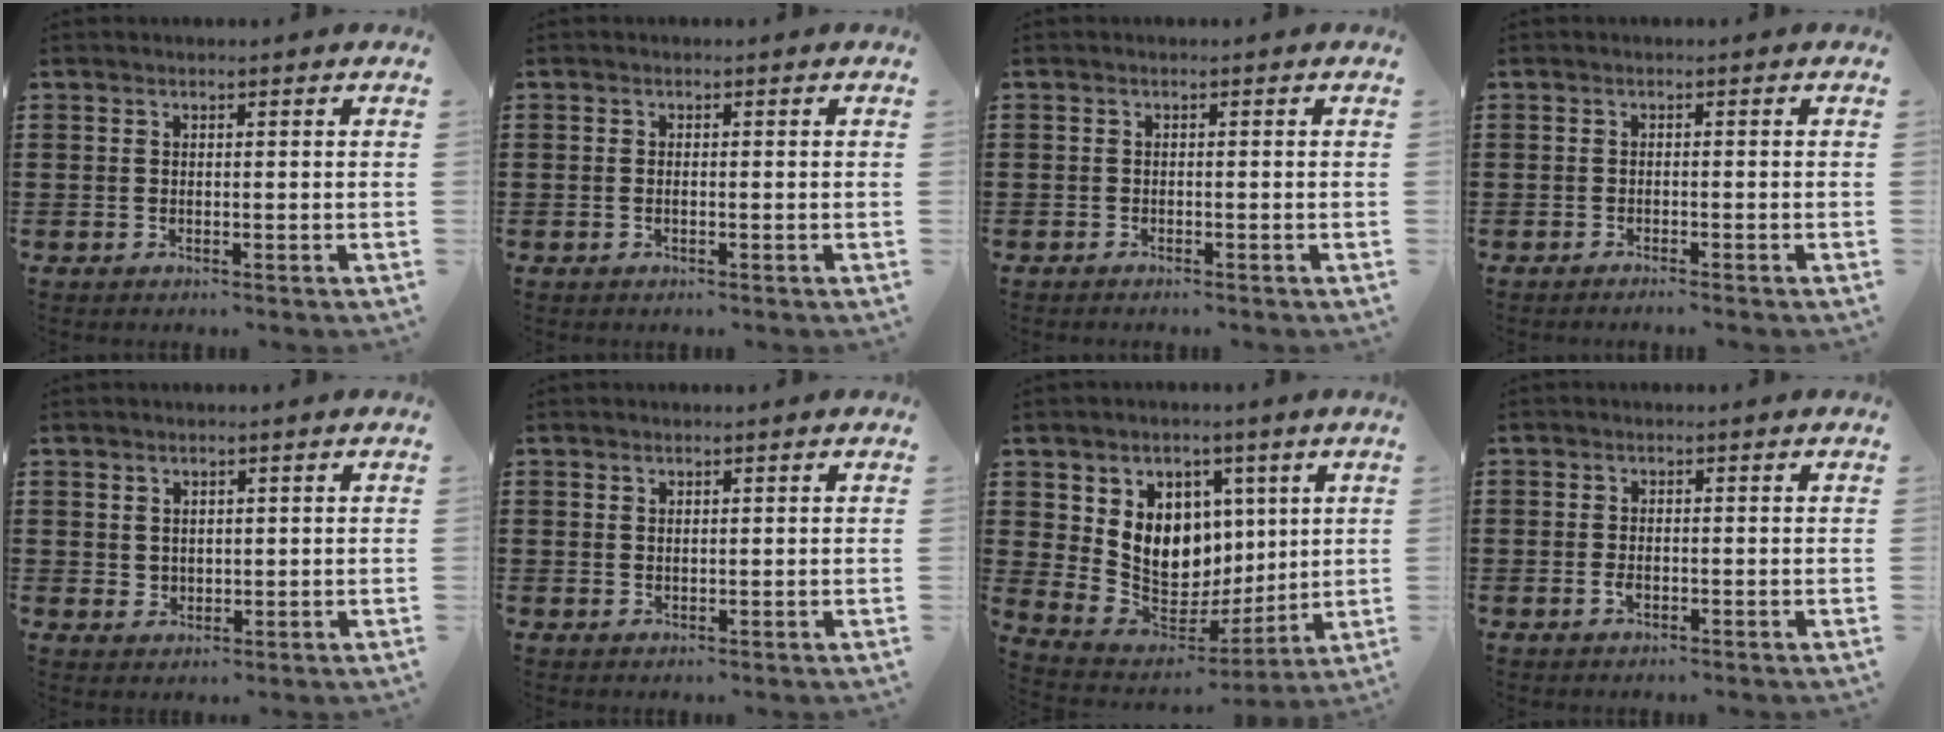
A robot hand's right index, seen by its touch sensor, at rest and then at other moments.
{"total": 0.5, "force": [-0.2, 0.0, 0.5], "torque": [-0.012, -0.005, -0.001]}
{"total": 0.9, "force": [-0.9, -0.1, 0.0], "torque": [0.000, -0.002, -0.019]}
{"total": 1.1, "force": [-1.0, -0.3, 0.1], "torque": [-0.004, -0.003, -0.021]}
{"total": 2.0, "force": [1.3, 1.5, 0.3], "torque": [-0.011, 0.008, 0.024]}
{"total": 0.9, "force": [0.7, 0.5, 0.2], "torque": [-0.006, 0.003, 0.014]}
{"total": 9.7, "force": [2.8, 8.5, 4.0], "torque": [-0.107, -0.029, 0.056]}
{"total": 1.4, "force": [-0.5, 0.7, 1.1], "torque": [-0.030, -0.007, -0.010]}